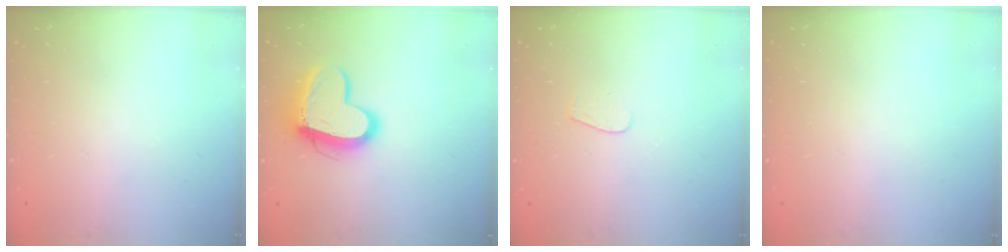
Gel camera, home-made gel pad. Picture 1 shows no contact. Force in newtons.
{"total": 13.7, "press": 13.6, "slide": 1.3}
{"total": 3.7, "press": 3.7, "slide": 0.3}
{"total": 0.6, "press": 0.6, "slide": 0.2}